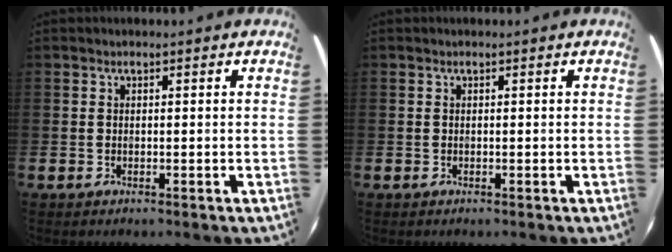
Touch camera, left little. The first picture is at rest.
{"total": 0.0}